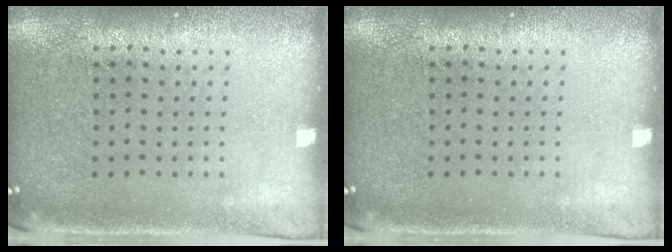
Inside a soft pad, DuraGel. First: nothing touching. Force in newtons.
{"total": 0.0}